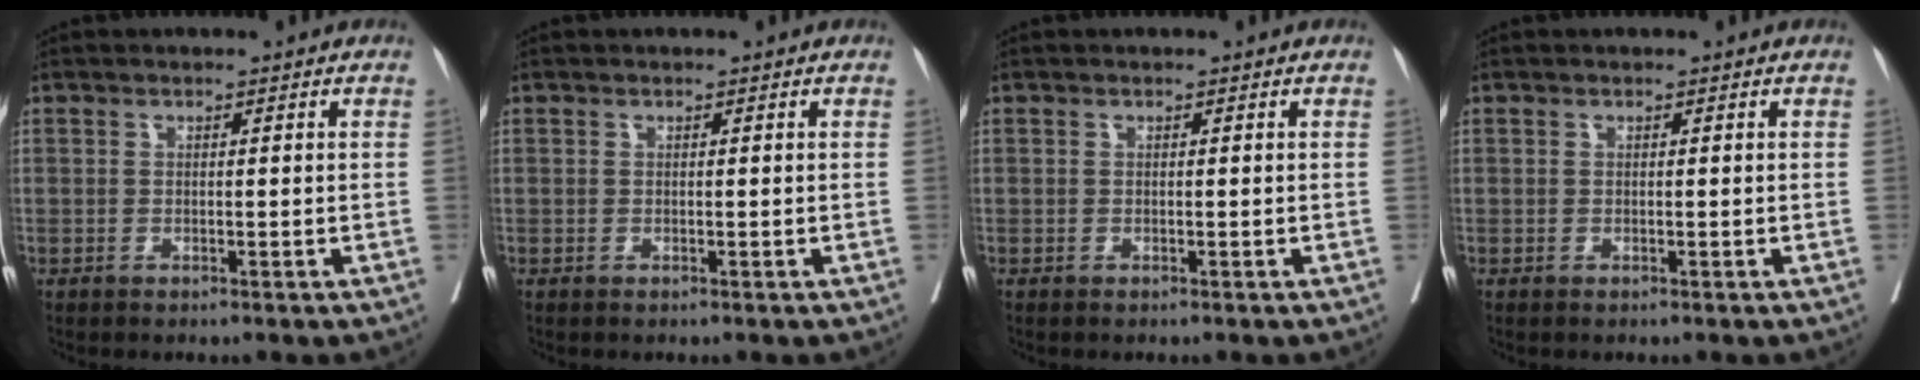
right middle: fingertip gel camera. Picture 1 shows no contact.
{"total": 0.0}
{"total": 0.0}
{"total": 0.0}